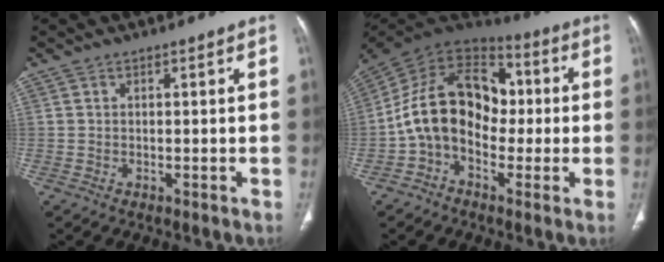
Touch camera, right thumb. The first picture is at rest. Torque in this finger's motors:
{"motor_torque": [2.50, 2.51, 1.43, -1.34, 0.53]}